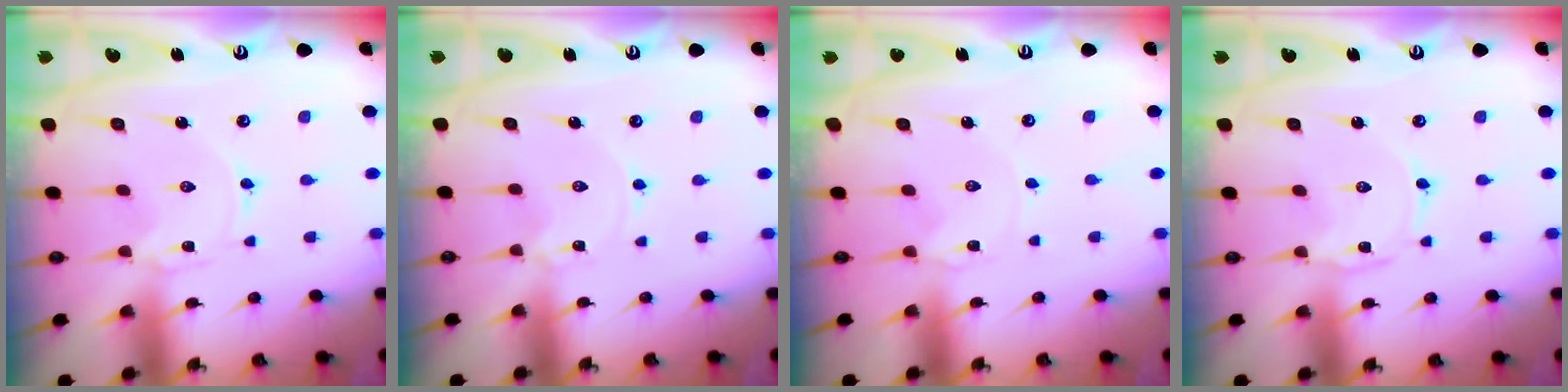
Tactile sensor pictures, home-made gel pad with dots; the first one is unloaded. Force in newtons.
{"total": 0.0}
{"total": 0.8, "press": 0.8, "slide": 0.0}
{"total": 0.8, "press": 0.8, "slide": 0.2}